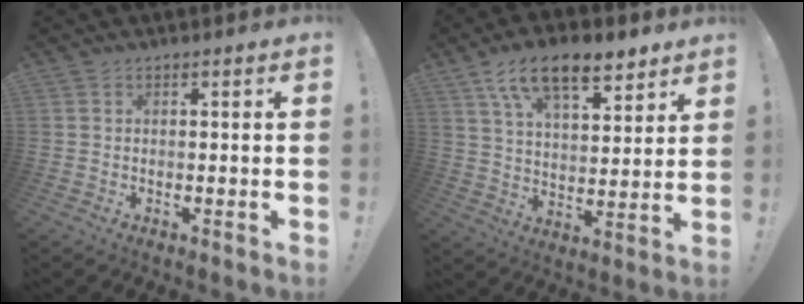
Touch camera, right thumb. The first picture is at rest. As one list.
[{"total": 14.5, "force": [9.5, 6.2, 9.1], "torque": [-0.151, -0.048, 0.167]}]